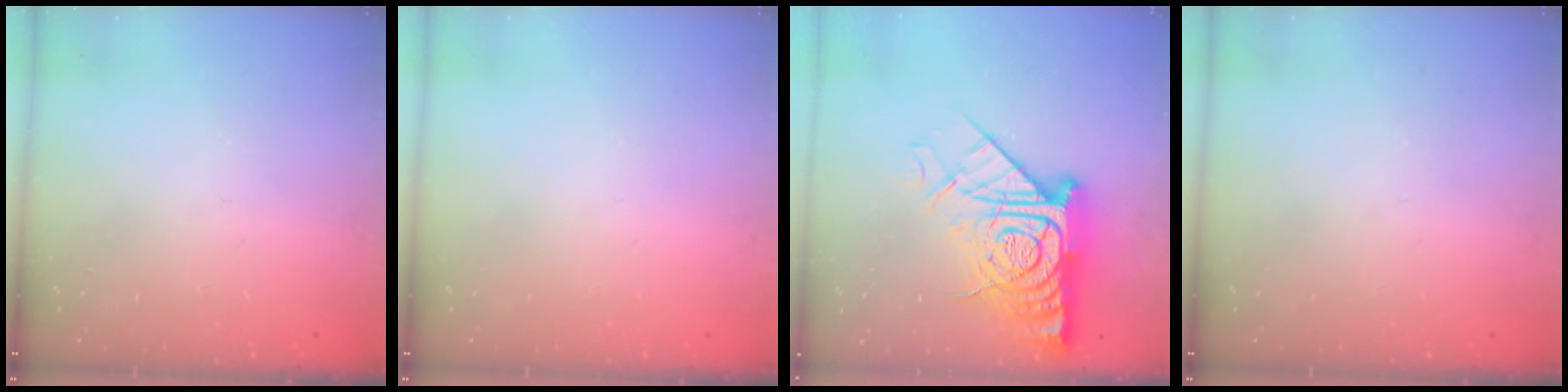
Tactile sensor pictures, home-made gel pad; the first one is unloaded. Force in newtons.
{"total": 0.0}
{"total": 20.5, "press": 20.4, "slide": 1.7}
{"total": 0.0}